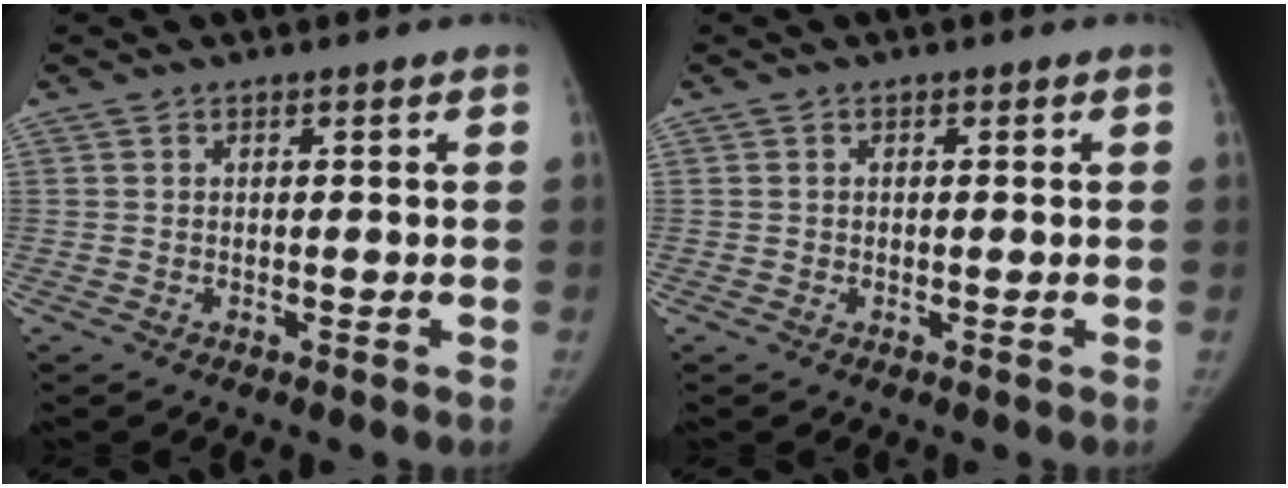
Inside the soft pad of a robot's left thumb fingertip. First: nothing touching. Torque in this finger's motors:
{"motor_torque": [-0.12, -0.11, 0.21, -0.19, 0.00]}